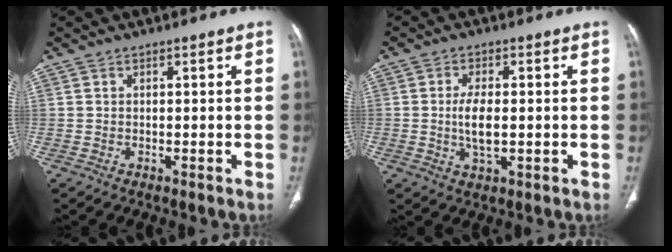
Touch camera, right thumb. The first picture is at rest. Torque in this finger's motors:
{"motor_torque": [2.74, 2.27, 1.12, -1.07, 0.45]}